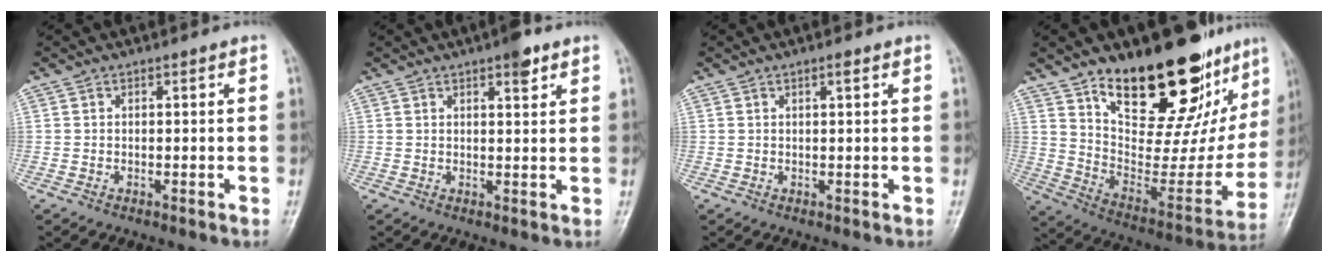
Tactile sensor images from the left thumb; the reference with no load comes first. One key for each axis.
{"total": 3.8, "fx": 2.4, "fy": 1.1, "fz": 2.7, "tx": -0.030, "ty": -0.011, "tz": 0.032}
{"total": 1.3, "fx": 0.8, "fy": 0.3, "fz": 1.0, "tx": -0.015, "ty": -0.002, "tz": 0.012}
{"total": 29.7, "fx": 19.2, "fy": 12.9, "fz": 18.6, "tx": -0.226, "ty": -0.085, "tz": 0.303}